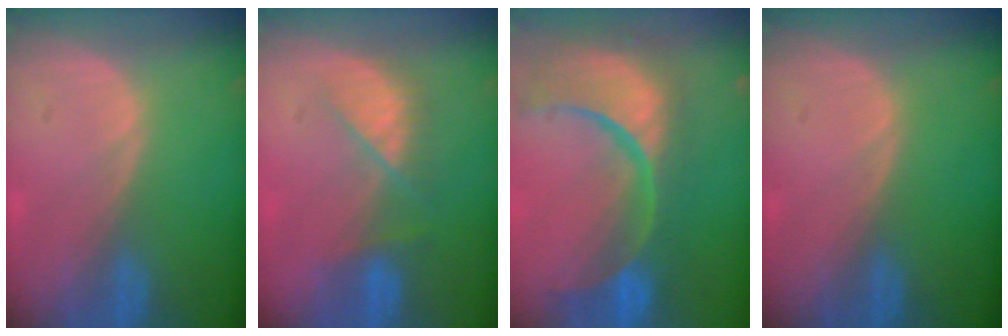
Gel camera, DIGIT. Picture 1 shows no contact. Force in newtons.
{"total": 5.0, "press": 5.0, "slide": 0.4}
{"total": 14.6, "press": 11.6, "slide": 8.9}
{"total": 0.0}